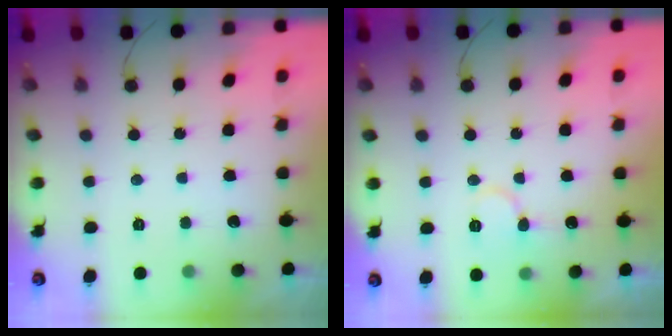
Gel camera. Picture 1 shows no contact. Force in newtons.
{"total": 8.5, "press": 8.3, "slide": 1.9}